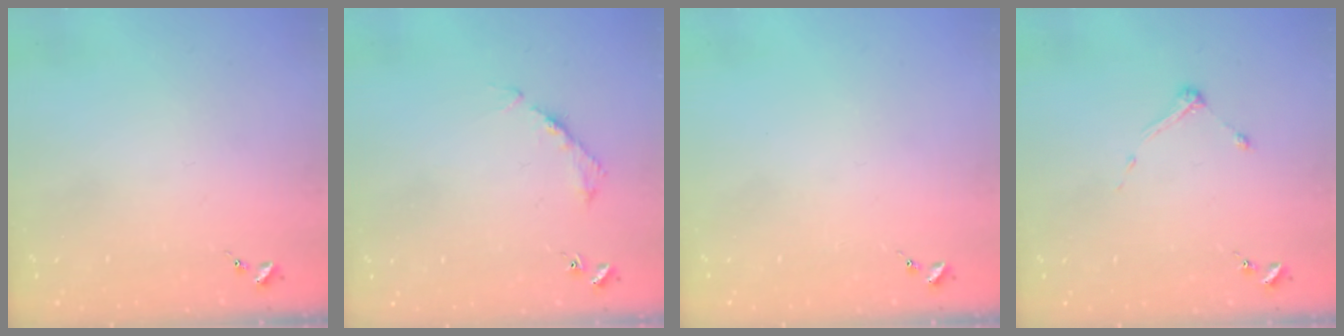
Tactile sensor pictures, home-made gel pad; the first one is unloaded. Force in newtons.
{"total": 4.1, "press": 4.1, "slide": 0.3}
{"total": 0.0}
{"total": 3.9, "press": 3.8, "slide": 0.4}